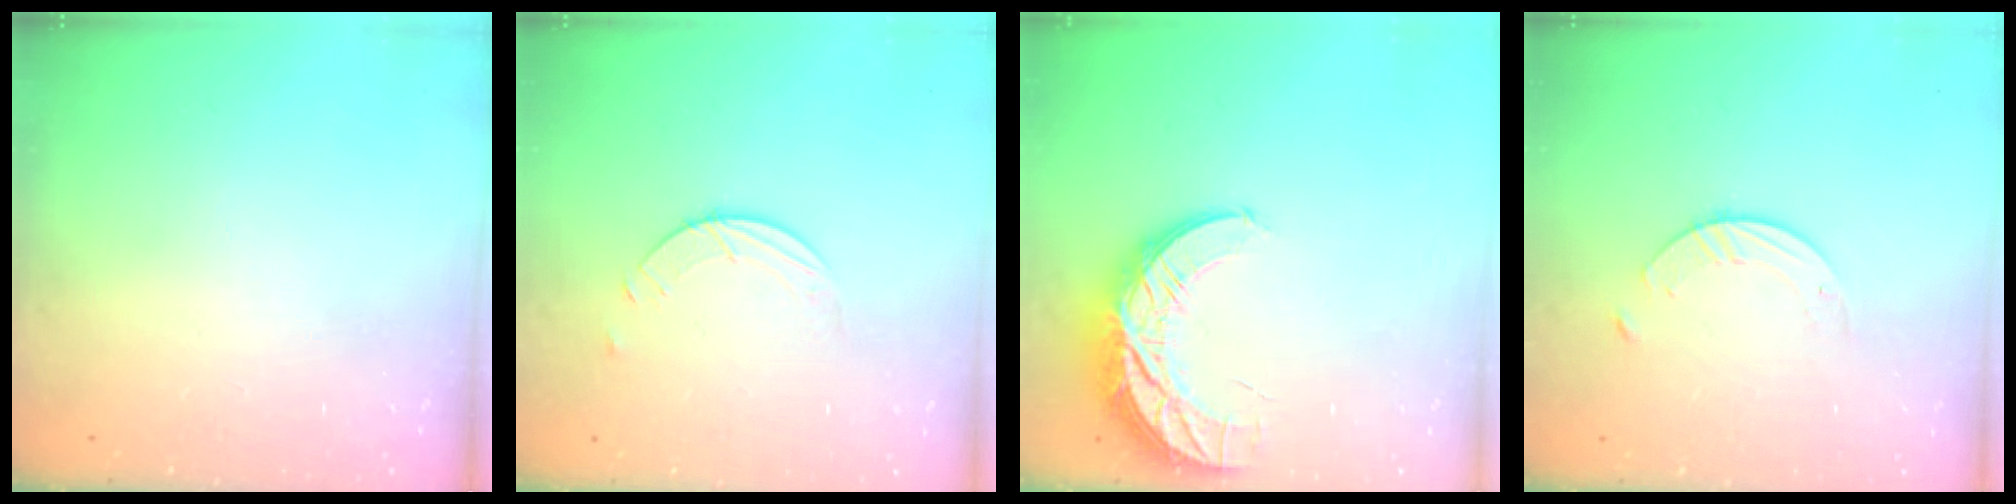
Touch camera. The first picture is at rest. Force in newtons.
{"total": 2.6, "press": 2.6, "slide": 0.3}
{"total": 11.6, "press": 11.6, "slide": 0.9}
{"total": 1.4, "press": 1.4, "slide": 0.2}